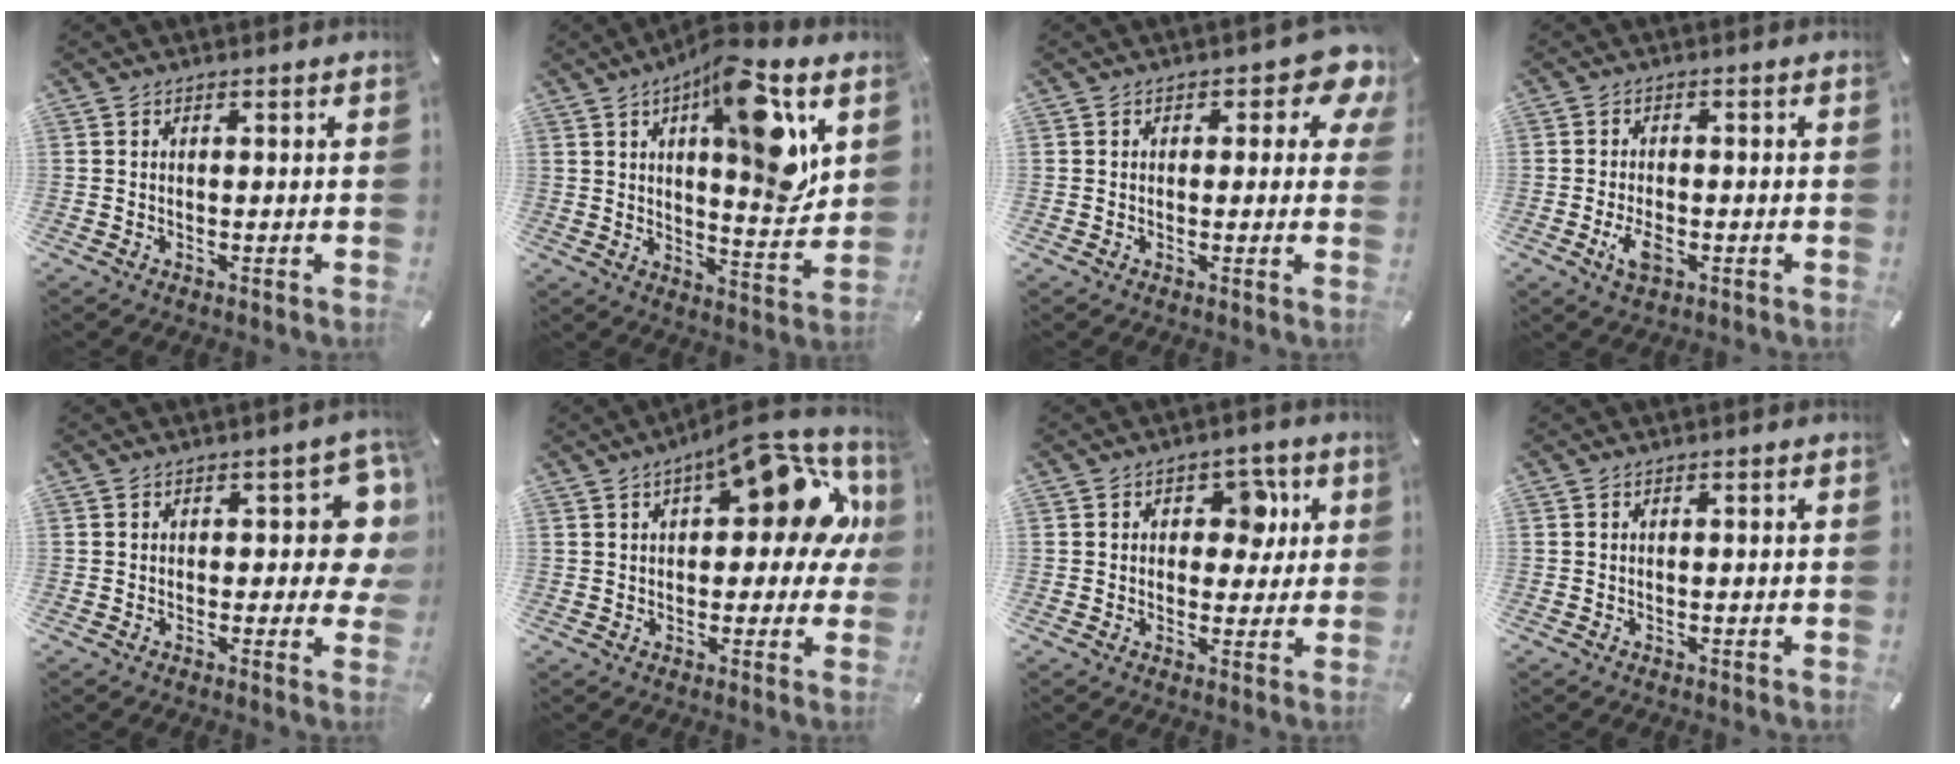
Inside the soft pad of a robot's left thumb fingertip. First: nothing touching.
{"total": 17.4, "force": [7.8, 5.8, 14.4], "torque": [-0.200, -0.040, 0.118]}
{"total": 6.7, "force": [2.7, 3.9, 4.7], "torque": [-0.046, -0.011, 0.040]}
{"total": 4.6, "force": [-1.7, 2.5, 3.4], "torque": [-0.075, 0.003, -0.032]}
{"total": 9.3, "force": [2.1, 4.8, 7.7], "torque": [-0.085, -0.005, 0.035]}
{"total": 16.9, "force": [6.3, 7.6, 13.6], "torque": [-0.162, -0.030, 0.098]}
{"total": 7.3, "force": [2.1, 5.5, 4.4], "torque": [-0.043, -0.002, 0.026]}
{"total": 0.0}